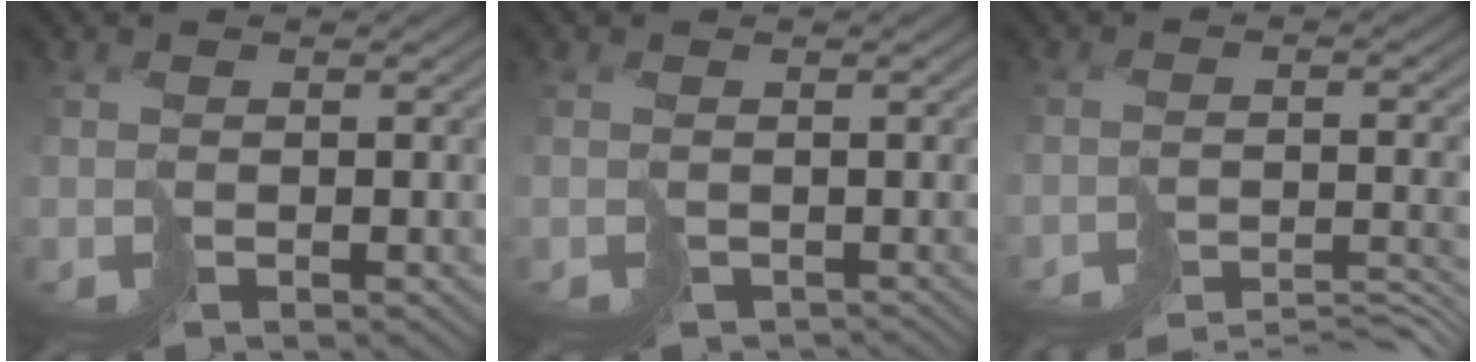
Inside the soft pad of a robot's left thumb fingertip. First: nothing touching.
{"total": 1.6, "force": [-1.4, 0.8, 0.2], "torque": [0.000, -0.010, -0.024]}
{"total": 7.8, "force": [-7.4, 0.6, 2.4], "torque": [-0.035, -0.002, -0.104]}